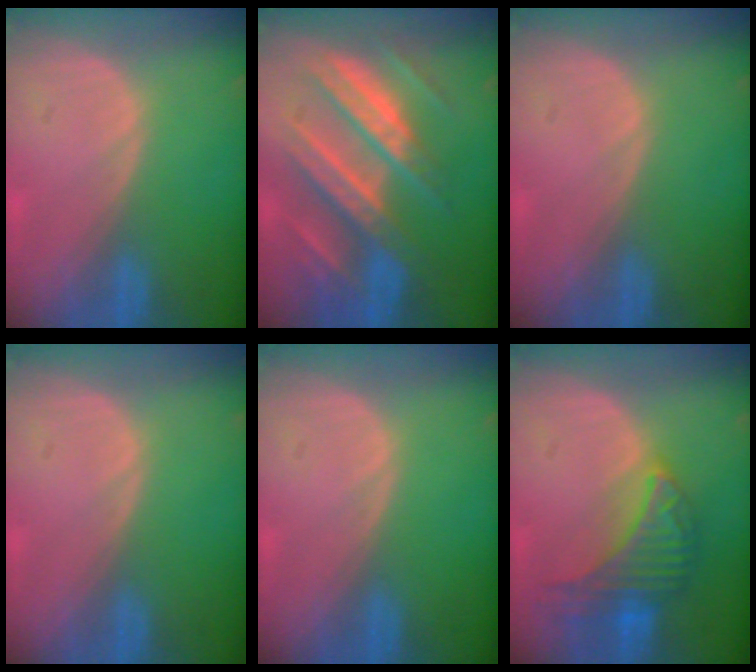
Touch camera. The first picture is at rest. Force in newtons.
{"total": 11.3, "press": 11.2, "slide": 1.1}
{"total": 0.0}
{"total": 0.0}
{"total": 0.0}
{"total": 7.7, "press": 7.7, "slide": 0.3}